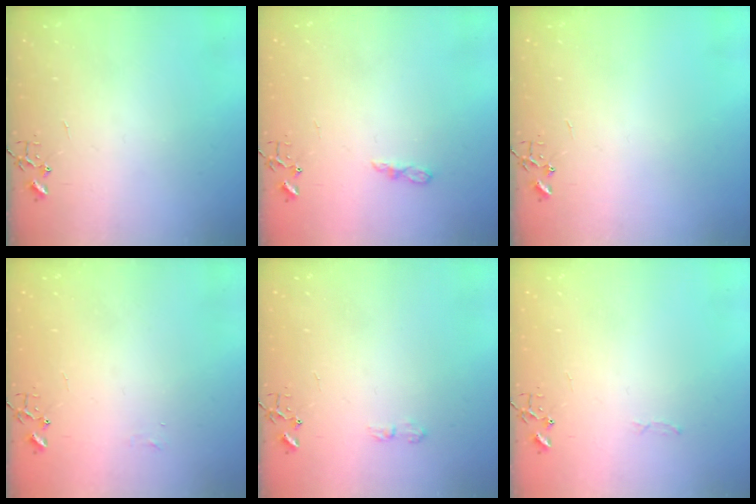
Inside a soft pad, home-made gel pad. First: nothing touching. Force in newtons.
{"total": 5.0, "press": 5.0, "slide": 0.5}
{"total": 0.0}
{"total": 3.8, "press": 3.8, "slide": 0.6}
{"total": 6.4, "press": 6.4, "slide": 0.9}
{"total": 2.8, "press": 2.8, "slide": 0.4}